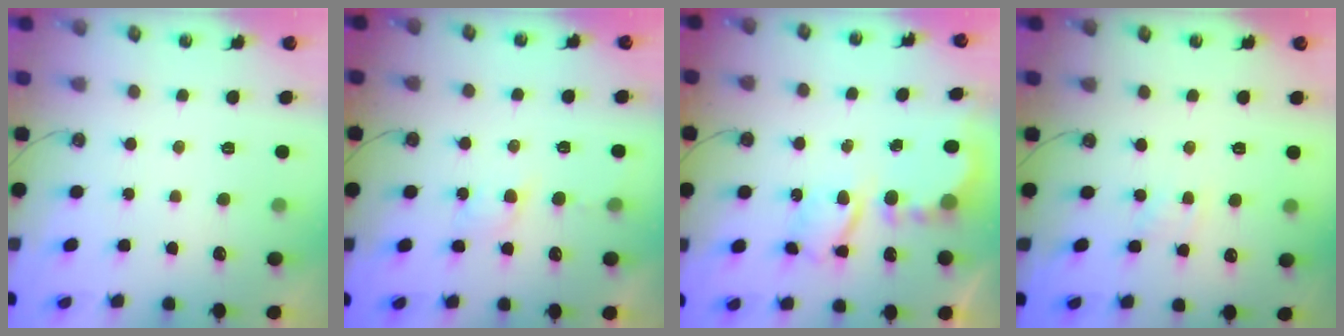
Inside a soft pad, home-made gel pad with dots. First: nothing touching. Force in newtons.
{"total": 3.4, "press": 3.4, "slide": 0.5}
{"total": 6.4, "press": 6.4, "slide": 0.3}
{"total": 2.2, "press": 2.2, "slide": 0.4}